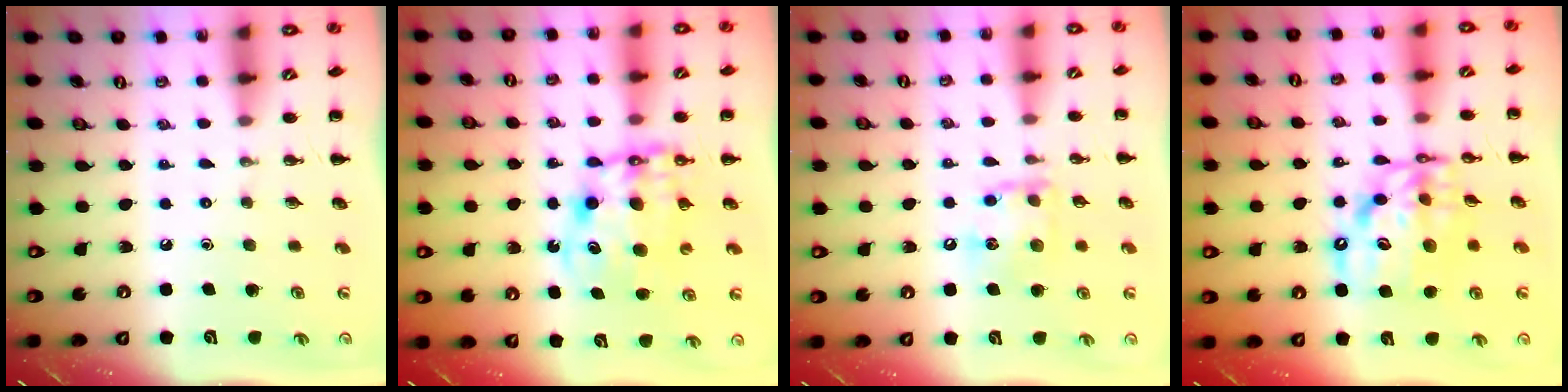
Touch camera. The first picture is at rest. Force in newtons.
{"total": 10.5, "press": 10.1, "slide": 2.9}
{"total": 11.4, "press": 11.4, "slide": 1.2}
{"total": 13.3, "press": 12.9, "slide": 3.3}